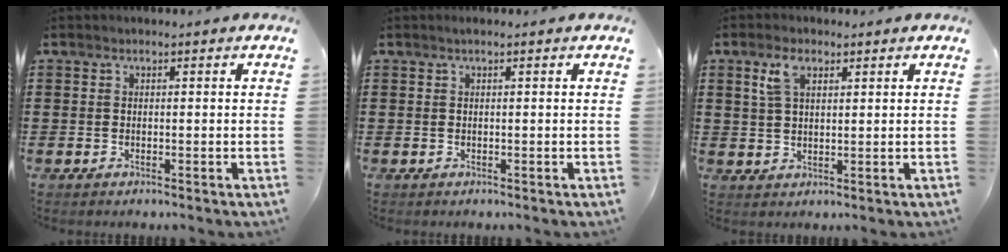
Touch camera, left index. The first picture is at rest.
{"total": 0.5, "force": [0.0, 0.0, 0.5], "torque": [-0.007, -0.003, 0.002]}
{"total": 4.1, "force": [2.3, 1.9, 2.8], "torque": [-0.064, 0.007, 0.041]}